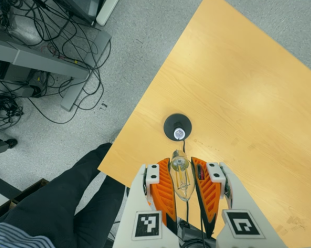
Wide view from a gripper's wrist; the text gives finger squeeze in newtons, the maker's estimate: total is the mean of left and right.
{"total": 22.8, "left": 24.6, "right": 20.9}